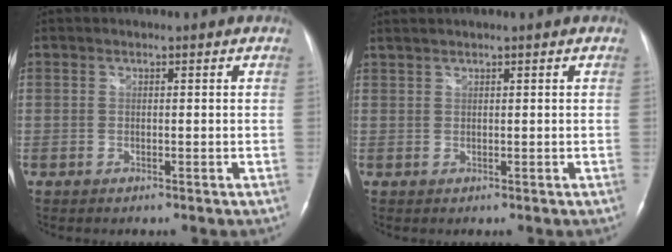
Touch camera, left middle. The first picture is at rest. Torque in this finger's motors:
{"motor_torque": [0.05, -0.27, 0.55, 0.15]}